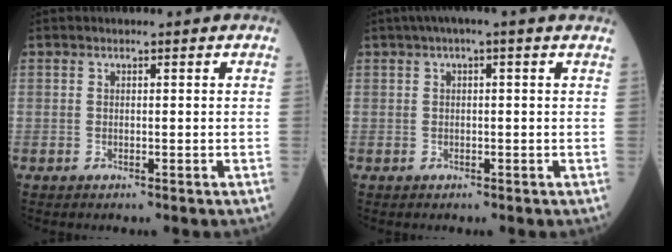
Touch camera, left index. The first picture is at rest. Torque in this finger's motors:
{"motor_torque": [-0.08, -0.30, 0.06, 0.06]}